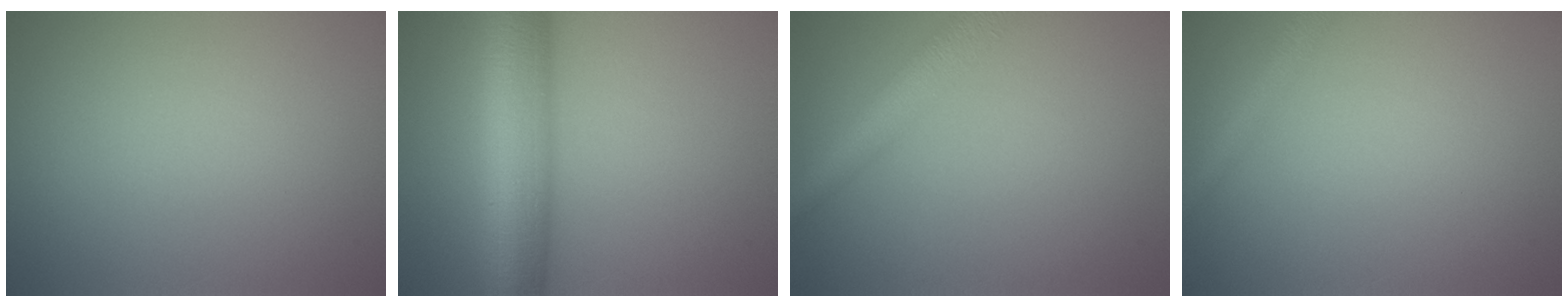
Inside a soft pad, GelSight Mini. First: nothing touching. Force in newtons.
{"total": 9.5, "press": 9.5, "slide": 0.3}
{"total": 3.9, "press": 3.9, "slide": 0.1}
{"total": 2.0, "press": 2.0, "slide": 0.0}